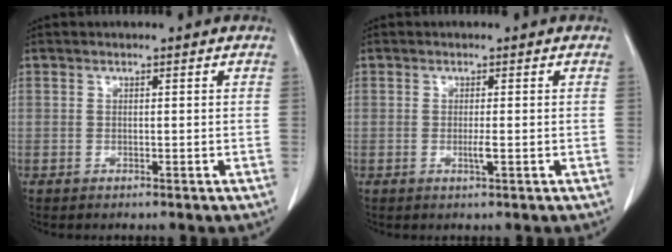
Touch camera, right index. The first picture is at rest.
{"total": 1.4, "force": [-0.4, -0.1, 1.3], "torque": [-0.027, -0.004, -0.007]}